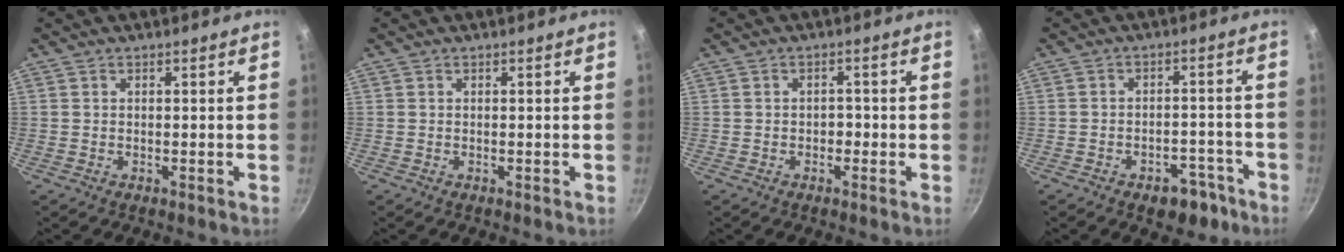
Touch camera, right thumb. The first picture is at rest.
{"total": 0.0}
{"total": 1.7, "force": [-0.6, 1.3, 0.9], "torque": [-0.004, 0.009, -0.009]}
{"total": 7.5, "force": [-4.5, 4.7, 3.8], "torque": [-0.013, 0.044, -0.047]}